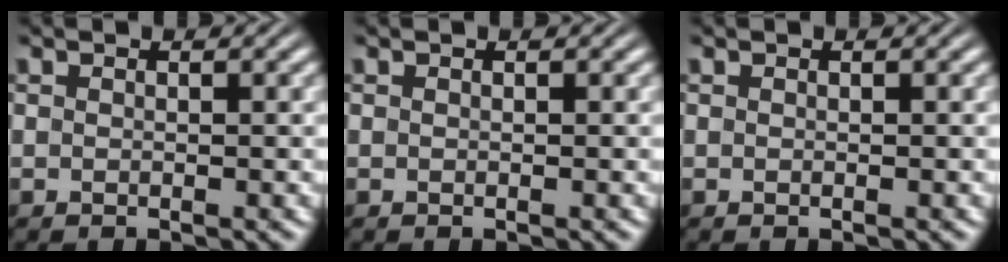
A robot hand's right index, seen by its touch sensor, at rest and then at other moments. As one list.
[{"total": 0.0}, {"total": 0.0}]